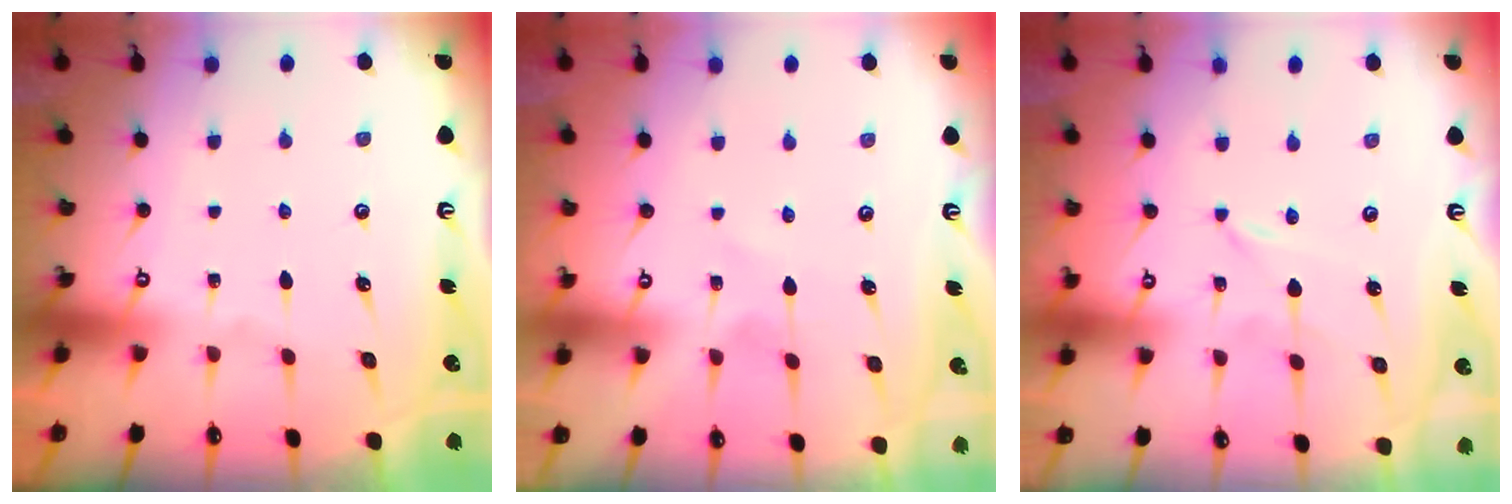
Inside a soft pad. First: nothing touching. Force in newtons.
{"total": 2.1, "press": 2.1, "slide": 0.1}
{"total": 0.0}